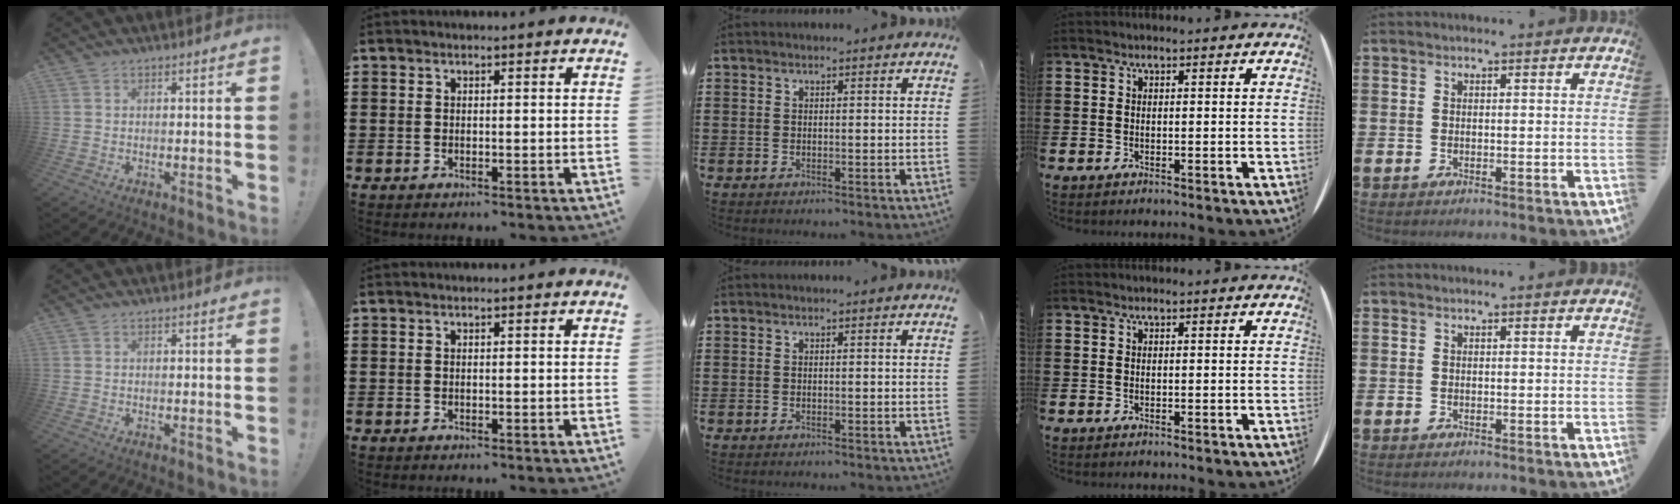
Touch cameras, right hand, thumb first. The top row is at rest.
{}